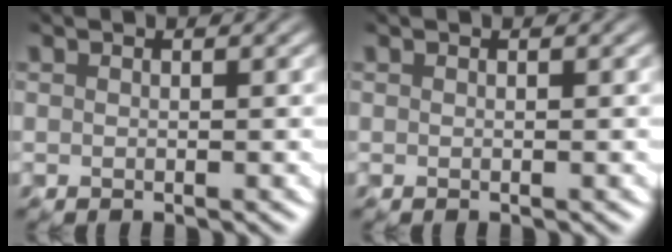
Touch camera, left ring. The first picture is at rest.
{"total": 0.0}